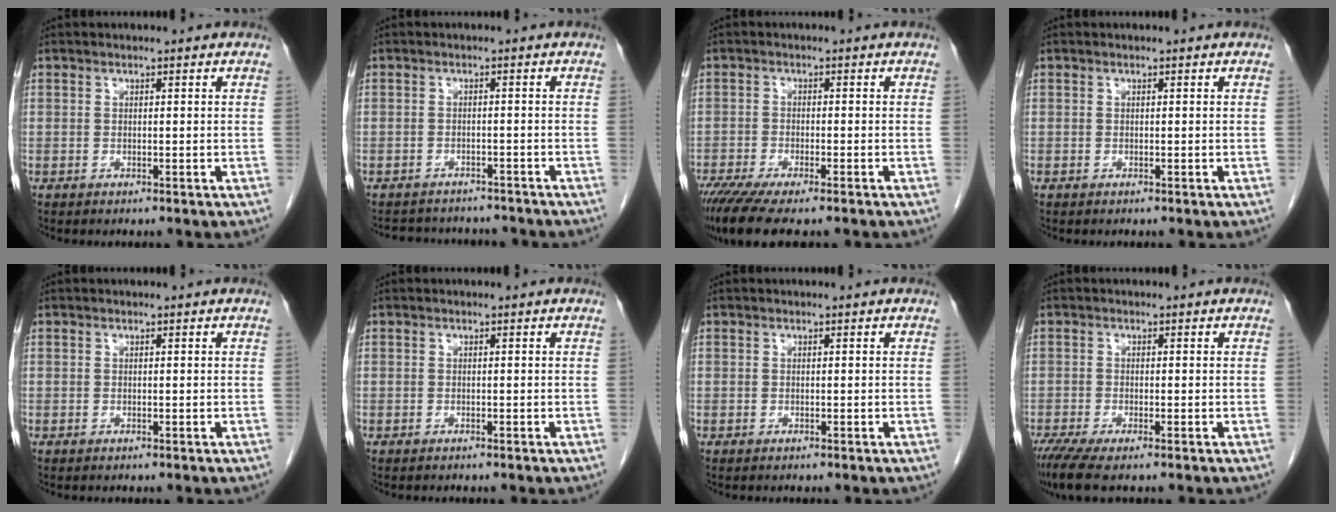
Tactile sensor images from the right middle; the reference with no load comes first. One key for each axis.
{"total": 9.4, "fx": -8.7, "fy": 2.8, "fz": 2.1, "tx": -0.037, "ty": 0.011, "tz": -0.105}
{"total": 9.9, "fx": -7.7, "fy": 1.6, "fz": 6.0, "tx": -0.094, "ty": -0.018, "tz": -0.124}
{"total": 0.0}
{"total": 0.0}
{"total": 0.6, "fx": -0.5, "fy": 0.1, "fz": 0.2, "tx": -0.005, "ty": -0.001, "tz": -0.008}
{"total": 0.0}
{"total": 5.0, "fx": -3.5, "fy": 0.7, "fz": 3.5, "tx": -0.064, "ty": -0.014, "tz": -0.063}